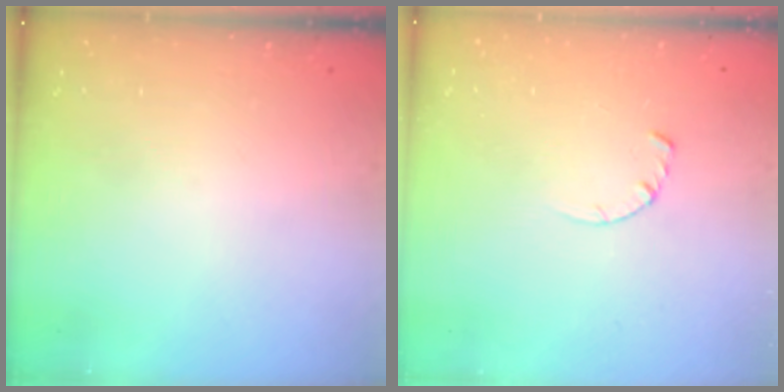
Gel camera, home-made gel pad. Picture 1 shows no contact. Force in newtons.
{"total": 2.8, "press": 2.8, "slide": 0.4}